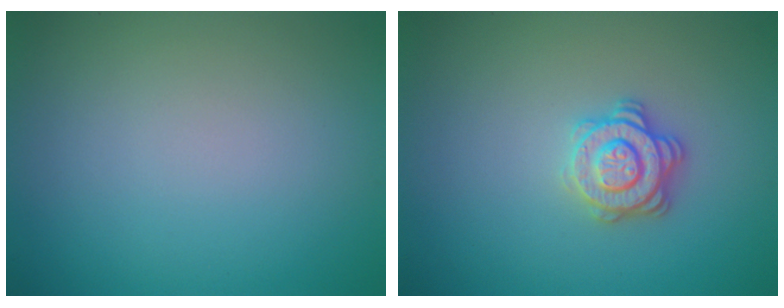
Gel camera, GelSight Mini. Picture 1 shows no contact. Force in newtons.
{"total": 2.9, "press": 2.8, "slide": 0.9}